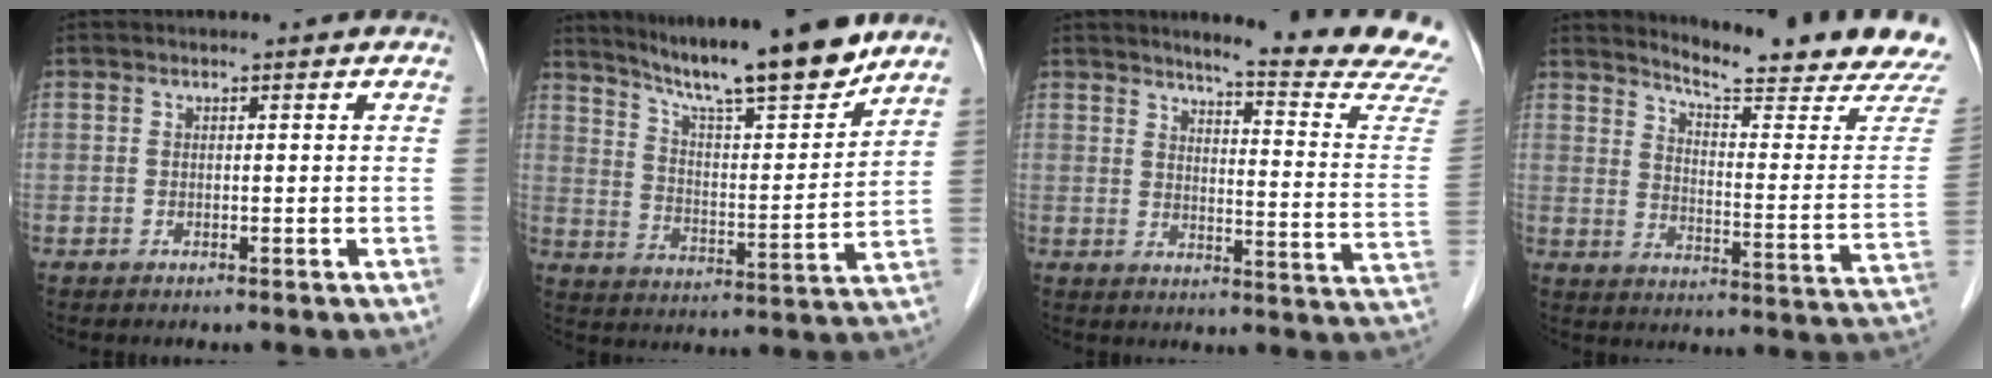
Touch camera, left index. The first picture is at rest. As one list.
[{"total": 16.0, "force": [13.9, 0.6, 7.9], "torque": [-0.128, -0.010, 0.222]}, {"total": 16.1, "force": [15.0, -1.6, 5.6], "torque": [-0.080, -0.112, 0.167]}, {"total": 17.4, "force": [16.3, -1.0, 6.0], "torque": [-0.094, -0.102, 0.202]}]